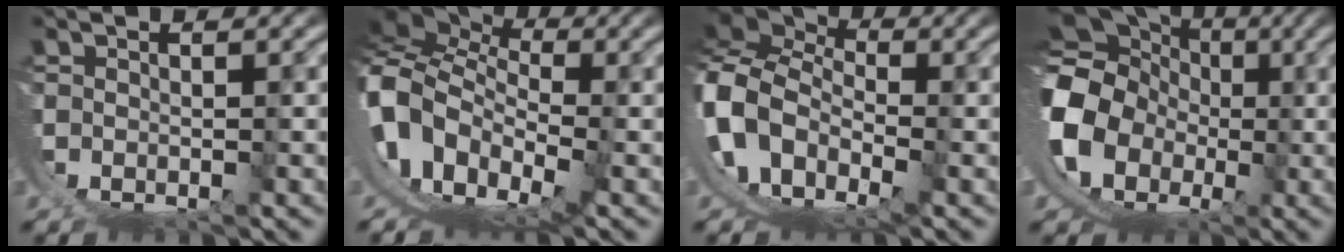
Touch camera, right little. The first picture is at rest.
{"total": 15.6, "force": [-1.2, 12.6, 9.1], "torque": [-0.225, -0.055, -0.020]}
{"total": 16.5, "force": [-1.6, 14.1, 8.4], "torque": [-0.240, -0.057, -0.032]}
{"total": 16.7, "force": [-0.1, 14.4, 8.4], "torque": [-0.206, -0.051, 0.002]}